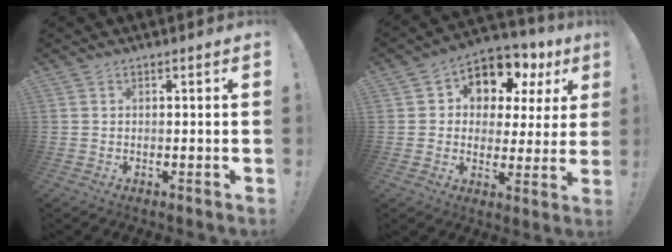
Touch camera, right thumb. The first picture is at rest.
{"total": 9.0, "force": [5.3, 6.2, 3.8], "torque": [-0.063, -0.045, 0.095]}